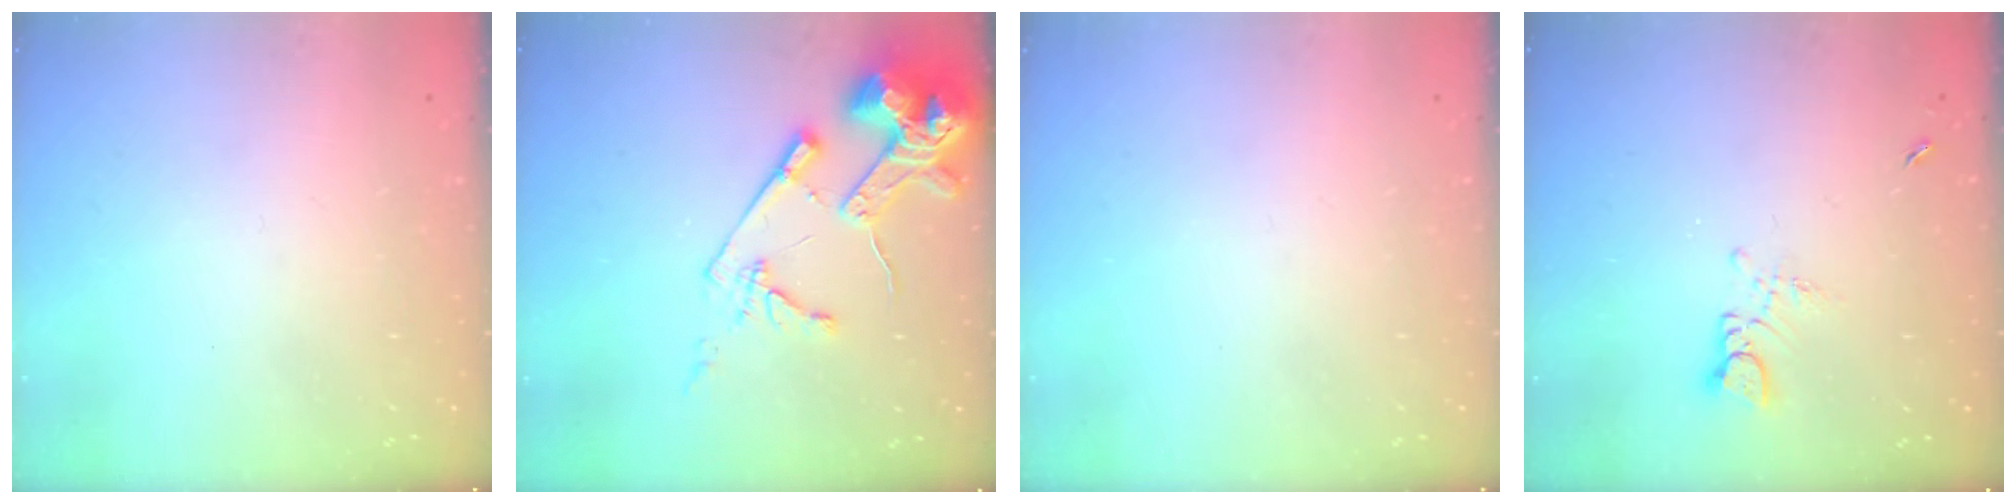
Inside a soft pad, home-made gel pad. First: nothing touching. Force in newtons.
{"total": 15.4, "press": 15.3, "slide": 1.8}
{"total": 0.0}
{"total": 2.7, "press": 2.7, "slide": 0.2}